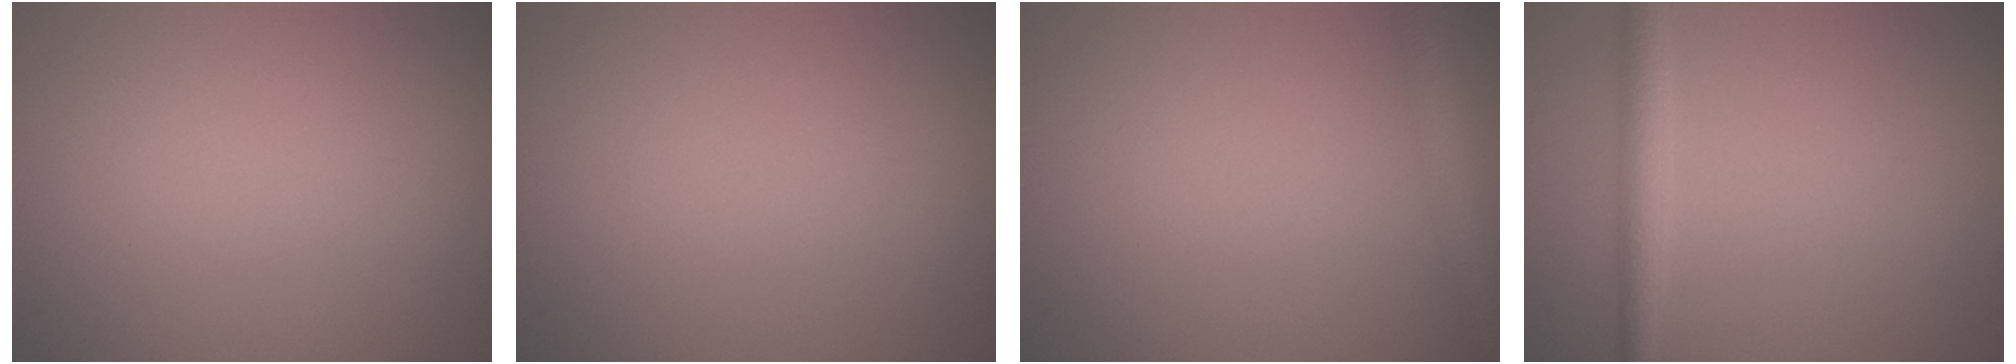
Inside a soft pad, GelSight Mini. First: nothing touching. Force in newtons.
{"total": 0.0}
{"total": 2.2, "press": 2.2, "slide": 0.1}
{"total": 2.3, "press": 2.3, "slide": 0.1}